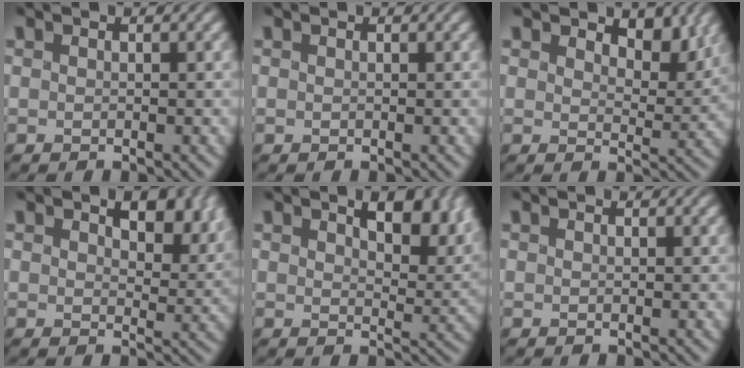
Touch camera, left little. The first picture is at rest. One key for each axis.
{"total": 0.0}
{"total": 5.1, "fx": 3.7, "fy": 2.5, "fz": 2.5, "tx": -0.041, "ty": -0.004, "tz": 0.046}
{"total": 6.8, "fx": 3.4, "fy": 4.0, "fz": 4.3, "tx": -0.073, "ty": -0.007, "tz": 0.053}
{"total": 7.7, "fx": 3.7, "fy": 4.0, "fz": 5.4, "tx": -0.078, "ty": -0.004, "tz": 0.060}
{"total": 0.0}